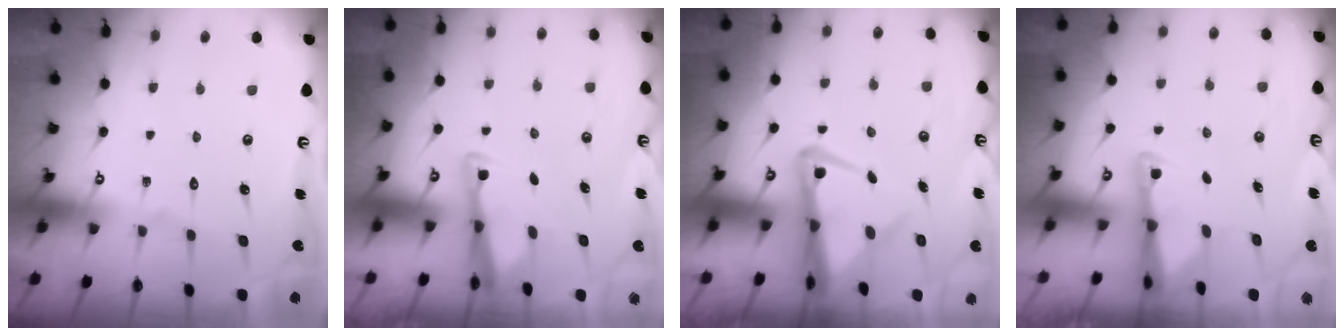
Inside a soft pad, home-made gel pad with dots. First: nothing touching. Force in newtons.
{"total": 3.0, "press": 2.9, "slide": 0.4}
{"total": 6.6, "press": 6.6, "slide": 0.8}
{"total": 2.4, "press": 2.3, "slide": 0.5}